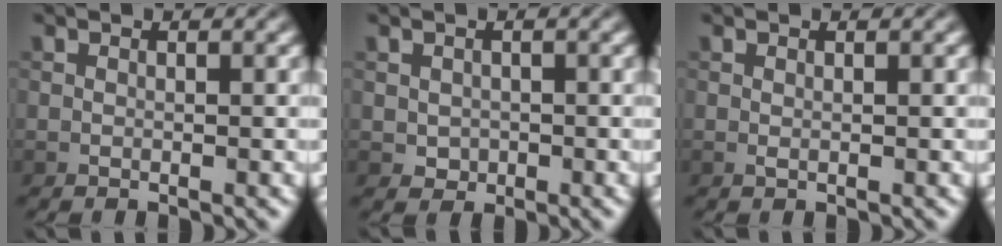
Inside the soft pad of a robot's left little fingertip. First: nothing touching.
{"total": 1.3, "force": [-0.2, 1.2, 0.5], "torque": [-0.010, -0.005, -0.004]}
{"total": 0.0}